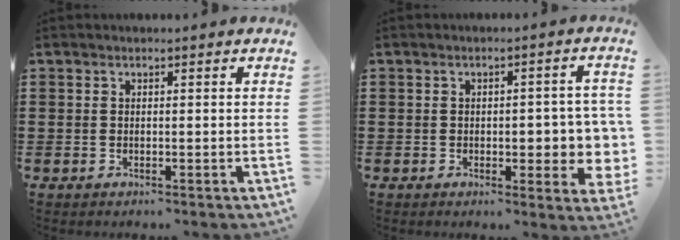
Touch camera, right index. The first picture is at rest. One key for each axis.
{"total": 5.8, "fx": -0.5, "fy": 2.4, "fz": 5.3, "tx": -0.068, "ty": -0.002, "tz": -0.011}